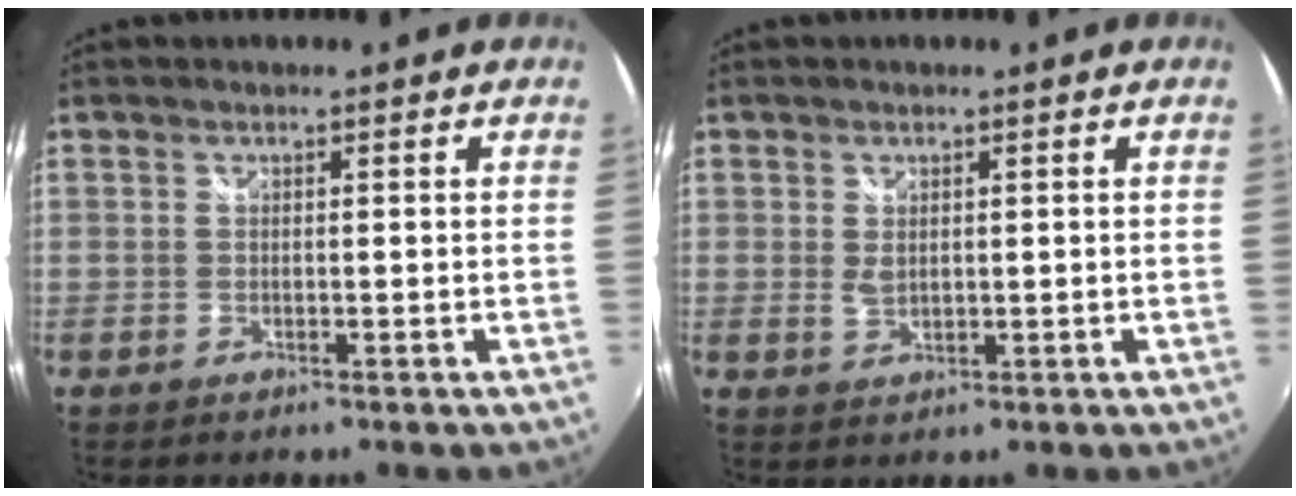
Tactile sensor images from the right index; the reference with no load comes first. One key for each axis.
{"total": 2.3, "fx": 0.2, "fy": 1.5, "fz": 1.7, "tx": -0.030, "ty": -0.003, "tz": 0.007}